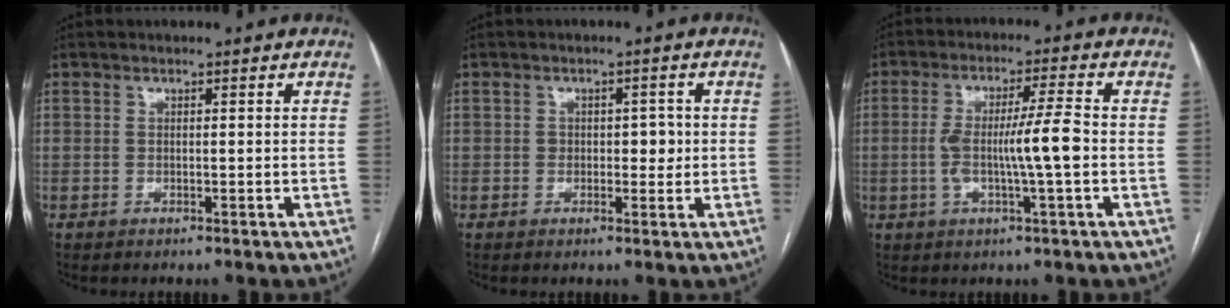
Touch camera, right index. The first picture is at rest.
{"total": 2.9, "force": [0.0, 1.8, 2.2], "torque": [-0.025, 0.008, 0.001]}
{"total": 7.9, "force": [-1.1, -0.1, 7.9], "torque": [-0.147, 0.007, -0.019]}